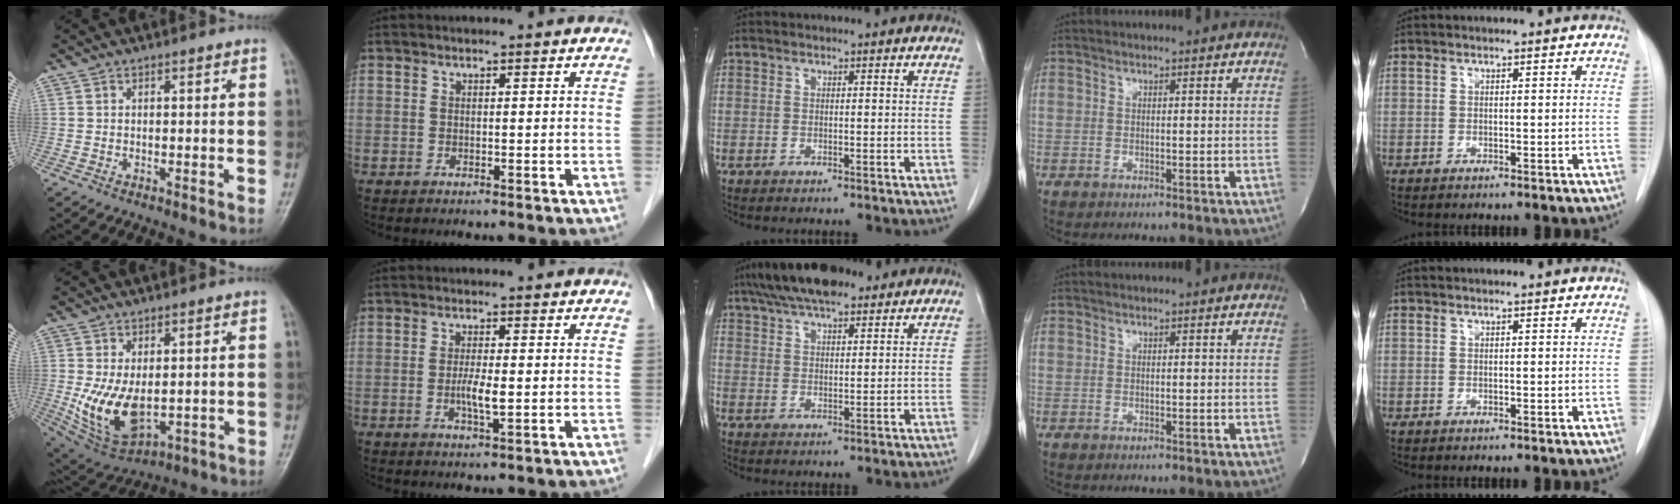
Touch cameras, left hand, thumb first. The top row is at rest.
{"thumb": {"total": 11.2, "force": [-0.5, 6.5, 9.1], "torque": [-0.160, -0.020, 0.015]}, "index": {"total": 3.1, "force": [-1.3, 0.3, 2.9], "torque": [-0.058, -0.011, -0.022]}, "middle": {"total": 10.7, "force": [8.3, 2.9, 6.1], "torque": [-0.106, 0.028, 0.143]}}